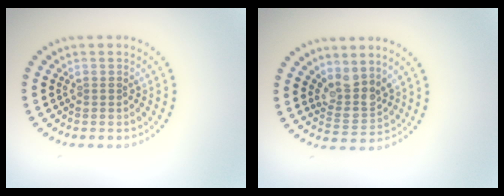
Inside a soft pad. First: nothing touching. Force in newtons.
{"total": 3.1, "press": 2.3, "slide": 2.0}